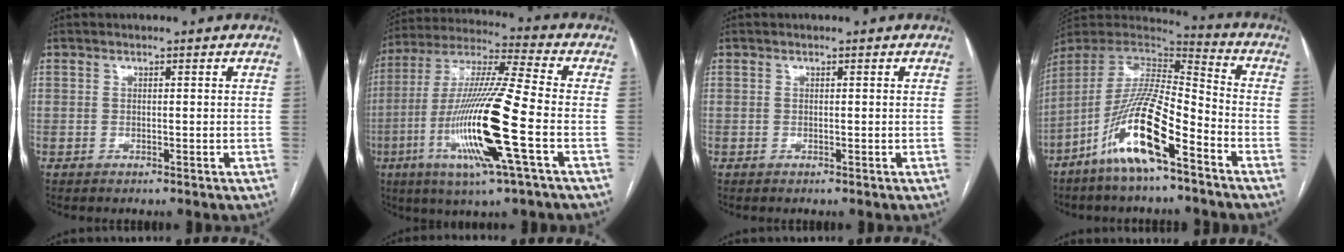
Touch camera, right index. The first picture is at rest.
{"total": 18.9, "force": [-5.5, 0.2, 18.1], "torque": [-0.373, -0.020, -0.110]}
{"total": 0.0}
{"total": 16.4, "force": [-8.9, 2.6, 13.5], "torque": [-0.273, -0.012, -0.165]}